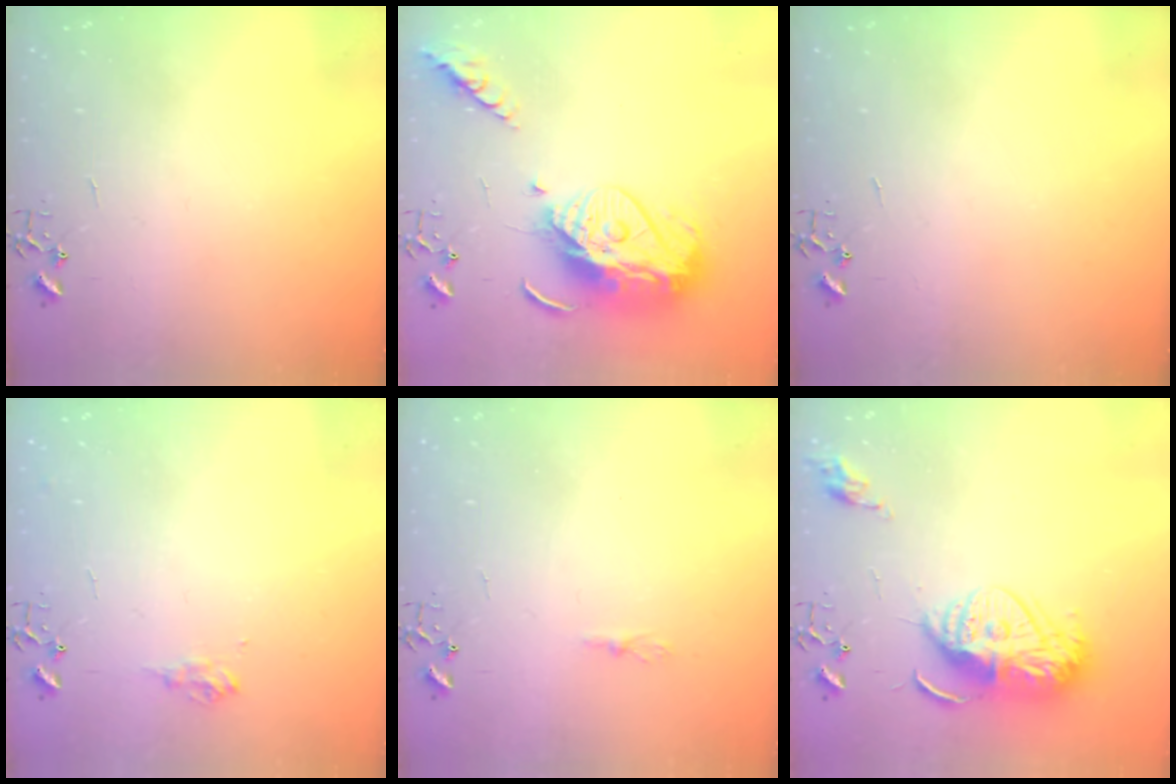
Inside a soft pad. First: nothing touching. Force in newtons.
{"total": 17.5, "press": 17.4, "slide": 1.6}
{"total": 0.0}
{"total": 8.0, "press": 8.0, "slide": 1.0}
{"total": 4.1, "press": 4.1, "slide": 0.5}
{"total": 15.5, "press": 15.4, "slide": 1.4}